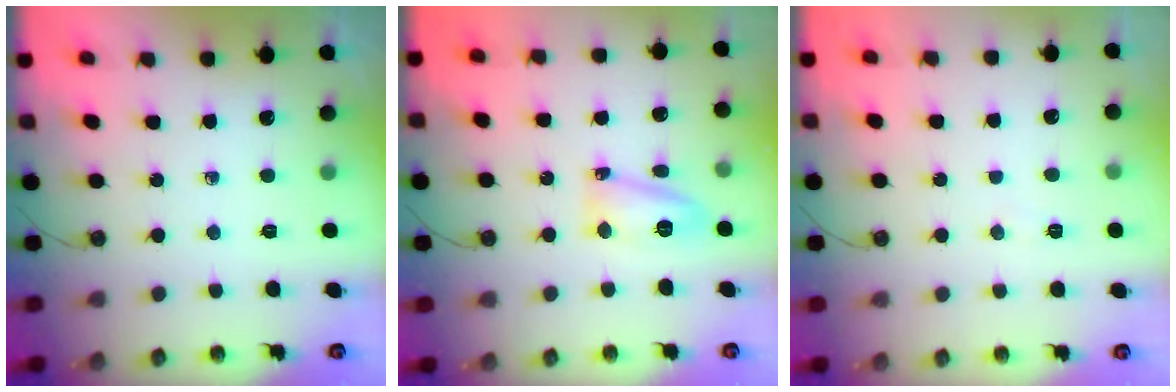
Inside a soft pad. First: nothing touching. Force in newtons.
{"total": 10.3, "press": 9.6, "slide": 3.8}
{"total": 3.8, "press": 3.4, "slide": 1.7}